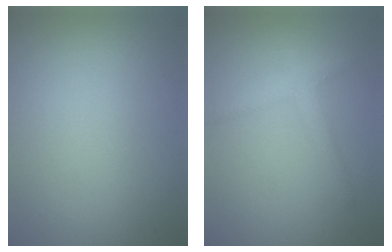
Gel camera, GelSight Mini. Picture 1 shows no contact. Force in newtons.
{"total": 2.1, "press": 2.1, "slide": 0.1}